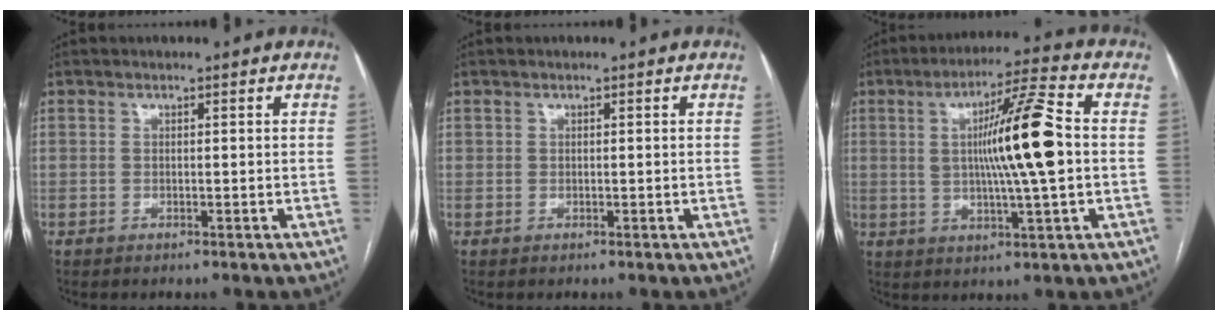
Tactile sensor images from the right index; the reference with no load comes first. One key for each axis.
{"total": 0.0}
{"total": 12.9, "fx": 0.9, "fy": 0.3, "fz": 12.9, "tx": -0.218, "ty": 0.007, "tz": 0.013}